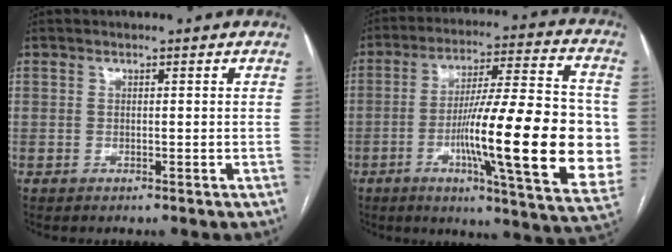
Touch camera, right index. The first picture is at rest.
{"total": 24.1, "force": [-3.8, 2.5, 23.6], "torque": [-0.312, -0.001, -0.056]}